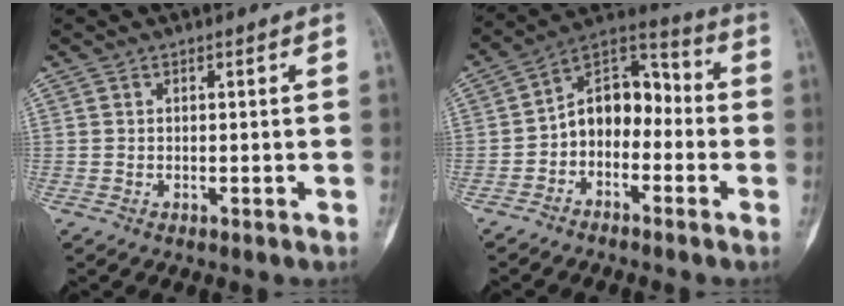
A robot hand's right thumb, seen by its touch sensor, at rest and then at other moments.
{"total": 11.1, "force": [-2.3, 7.7, 7.6], "torque": [-0.089, 0.060, -0.057]}